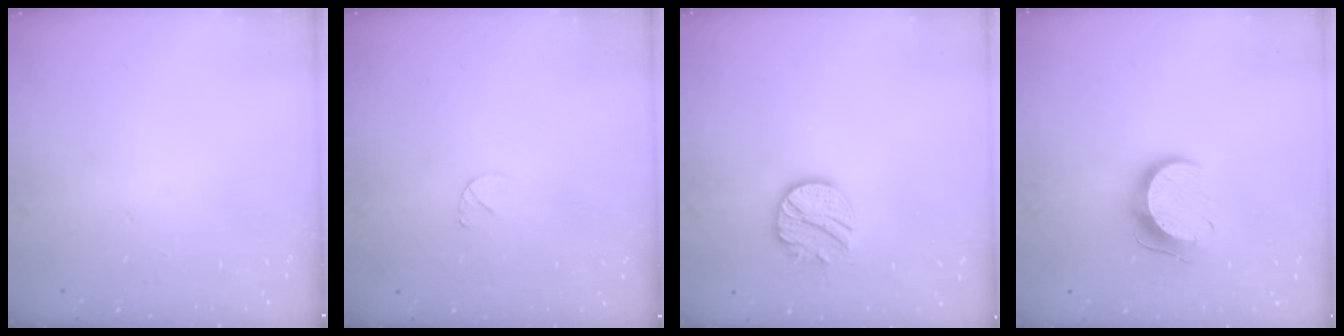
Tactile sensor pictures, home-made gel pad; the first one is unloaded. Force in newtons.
{"total": 3.8, "press": 3.8, "slide": 0.4}
{"total": 11.1, "press": 11.1, "slide": 0.9}
{"total": 10.1, "press": 10.1, "slide": 0.5}